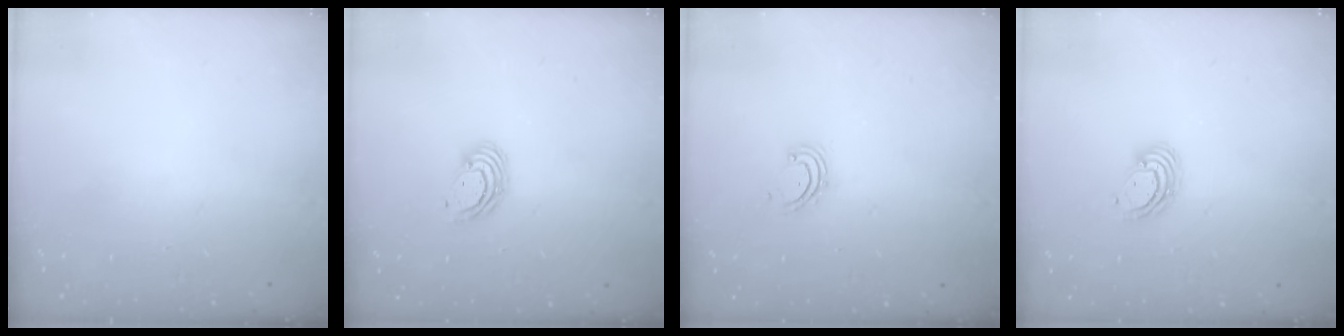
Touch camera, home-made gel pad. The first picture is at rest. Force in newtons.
{"total": 5.3, "press": 5.3, "slide": 0.2}
{"total": 2.7, "press": 2.6, "slide": 0.5}
{"total": 5.2, "press": 5.2, "slide": 0.3}